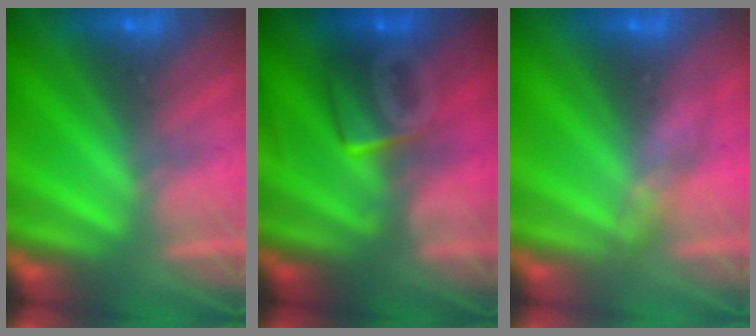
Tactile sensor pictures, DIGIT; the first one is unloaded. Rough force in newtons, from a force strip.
{"total": 9.1}
{"total": 2.6}